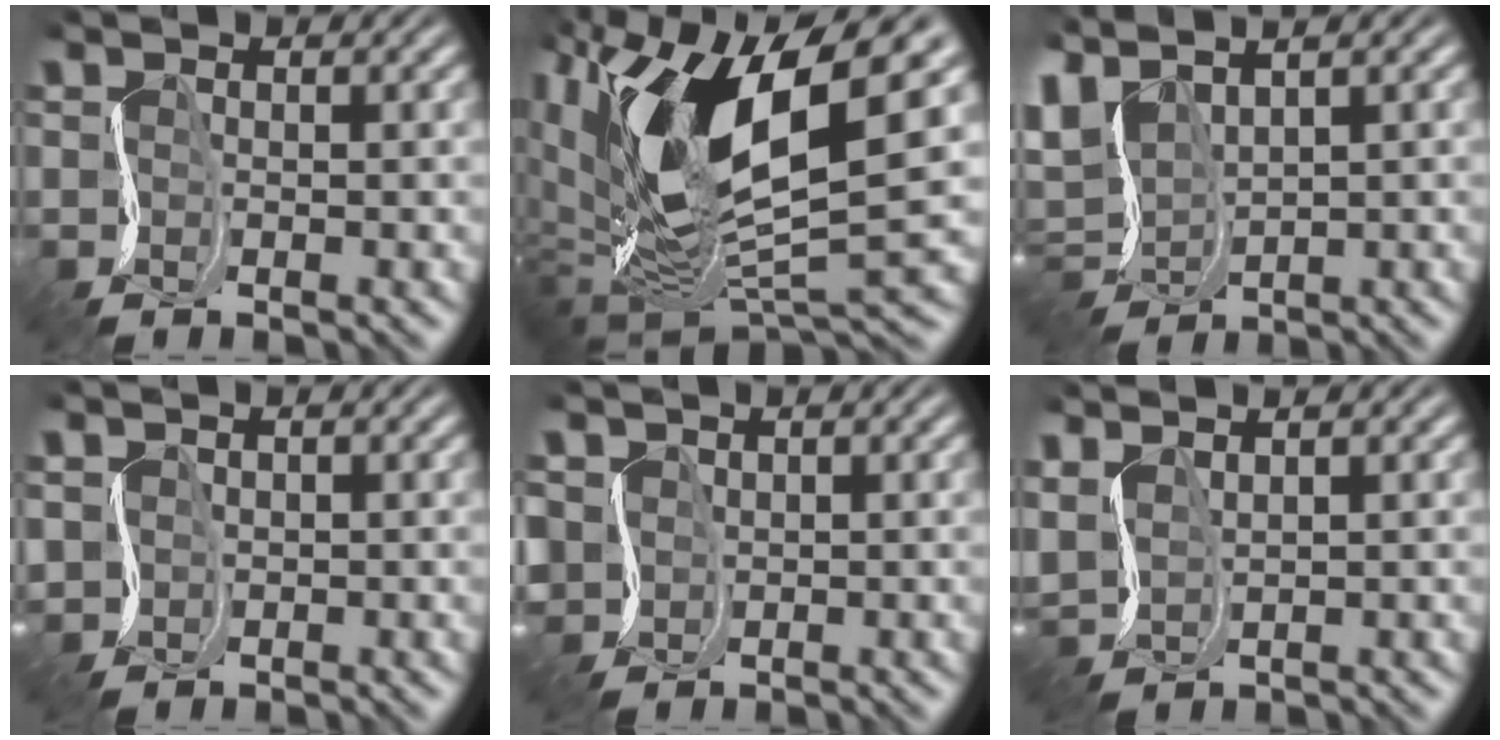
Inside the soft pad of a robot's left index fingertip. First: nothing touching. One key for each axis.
{"total": 13.2, "fx": 3.0, "fy": 5.9, "fz": 11.5, "tx": -0.227, "ty": -0.019, "tz": 0.057}
{"total": 5.7, "fx": 1.2, "fy": 3.0, "fz": 4.6, "tx": -0.117, "ty": -0.006, "tz": 0.025}
{"total": 1.5, "fx": 0.1, "fy": 1.4, "fz": 0.4, "tx": -0.013, "ty": -0.009, "tz": 0.005}
{"total": 2.3, "fx": 0.6, "fy": 2.0, "fz": 0.9, "tx": -0.027, "ty": -0.005, "tz": 0.013}
{"total": 3.7, "fx": 2.3, "fy": 1.6, "fz": 2.4, "tx": -0.078, "ty": 0.016, "tz": 0.048}